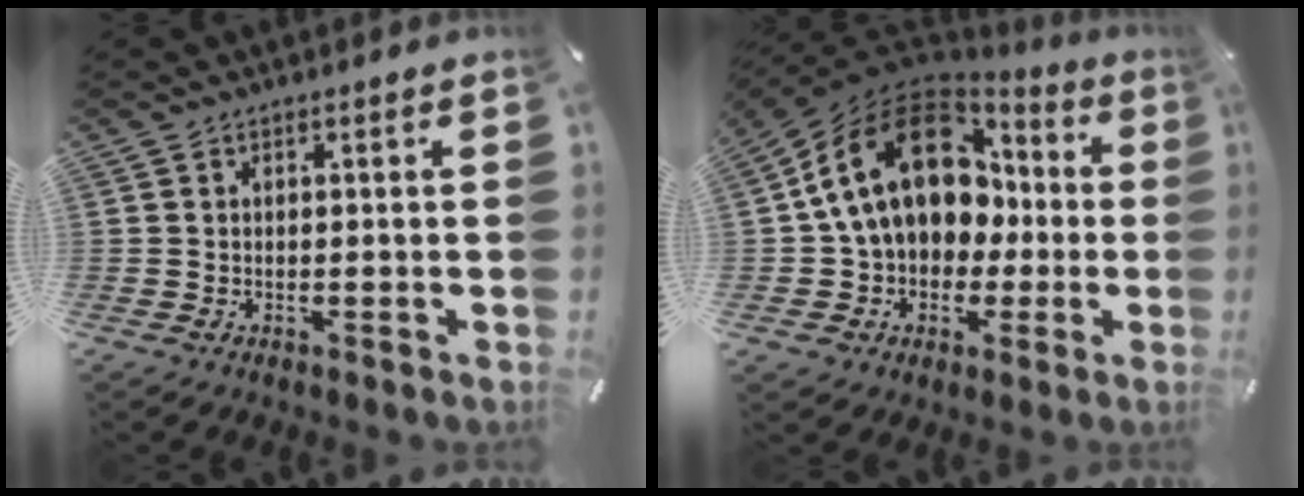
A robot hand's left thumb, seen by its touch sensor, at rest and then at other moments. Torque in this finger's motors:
{"motor_torque": [2.39, 2.62, 2.77, 0.00, 0.37]}